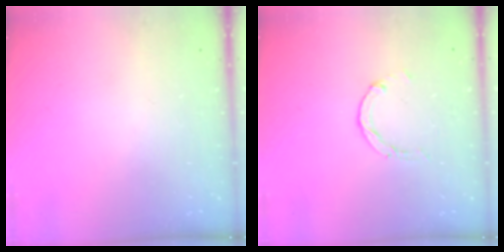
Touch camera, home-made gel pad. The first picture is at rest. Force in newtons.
{"total": 1.1, "press": 1.1, "slide": 0.2}